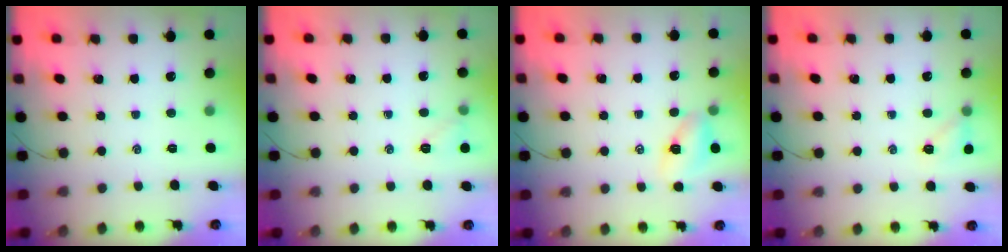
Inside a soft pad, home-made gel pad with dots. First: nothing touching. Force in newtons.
{"total": 5.3, "press": 5.2, "slide": 1.2}
{"total": 5.5, "press": 5.4, "slide": 1.1}
{"total": 6.3, "press": 6.2, "slide": 1.3}